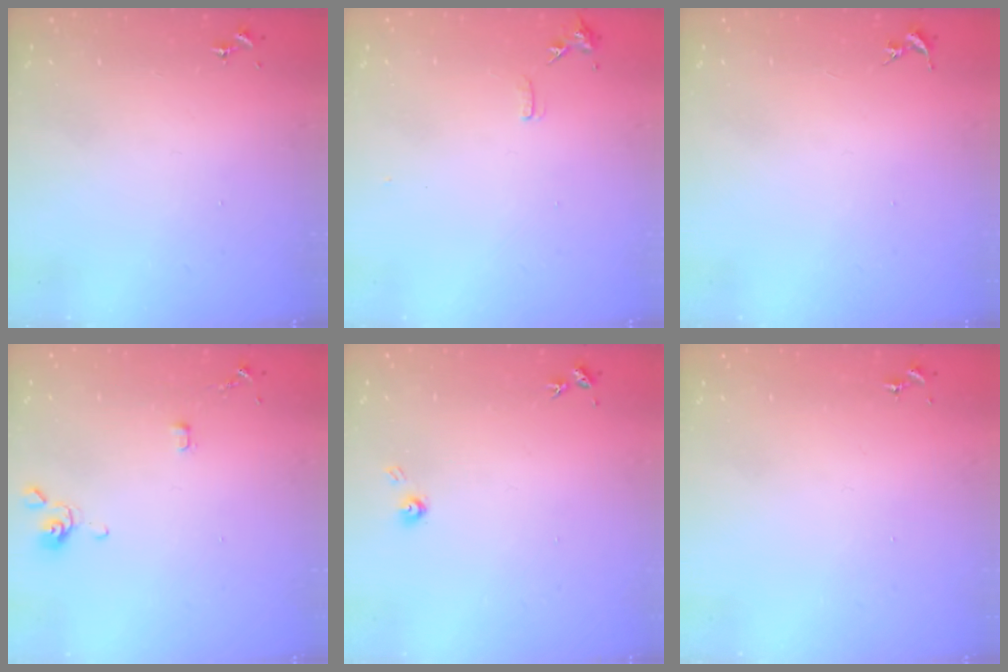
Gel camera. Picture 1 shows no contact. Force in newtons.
{"total": 6.8, "press": 6.7, "slide": 0.9}
{"total": 0.0}
{"total": 3.4, "press": 3.4, "slide": 0.7}
{"total": 3.8, "press": 3.7, "slide": 0.2}
{"total": 0.0}